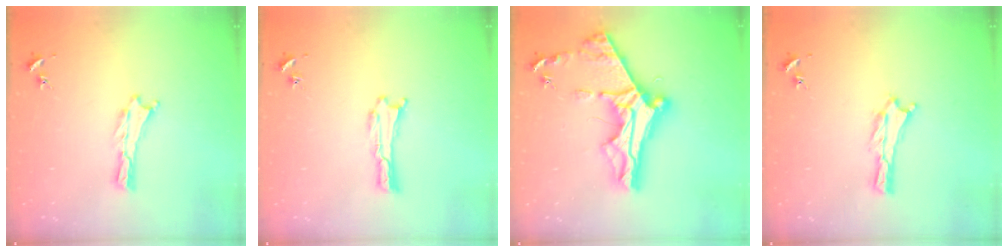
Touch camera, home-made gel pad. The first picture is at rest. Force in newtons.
{"total": 0.0}
{"total": 11.8, "press": 11.7, "slide": 1.4}
{"total": 0.0}